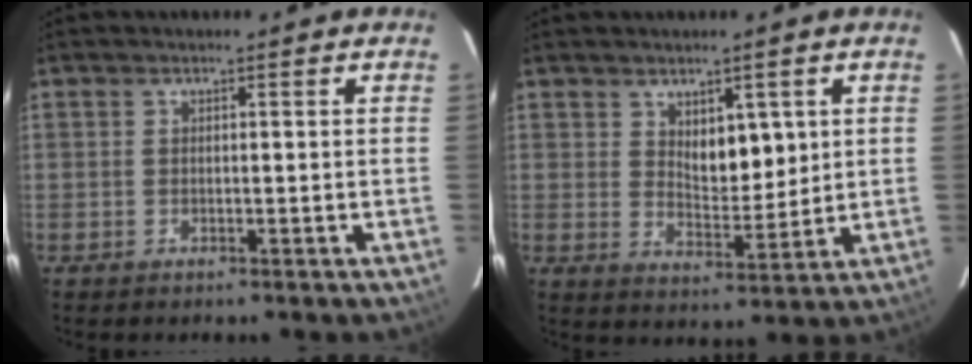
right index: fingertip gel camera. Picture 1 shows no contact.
{"total": 5.9, "force": [2.2, 2.8, 4.7], "torque": [-0.075, -0.006, 0.045]}